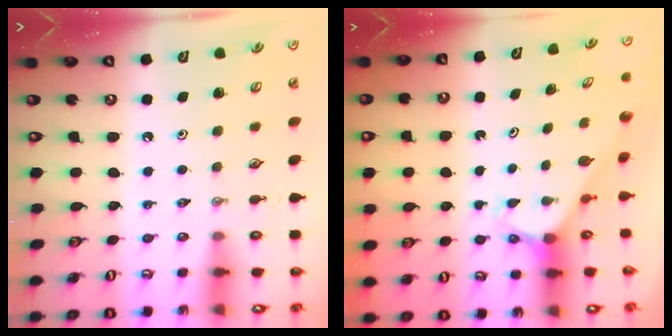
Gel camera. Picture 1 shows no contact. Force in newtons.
{"total": 2.8, "press": 2.8, "slide": 0.2}